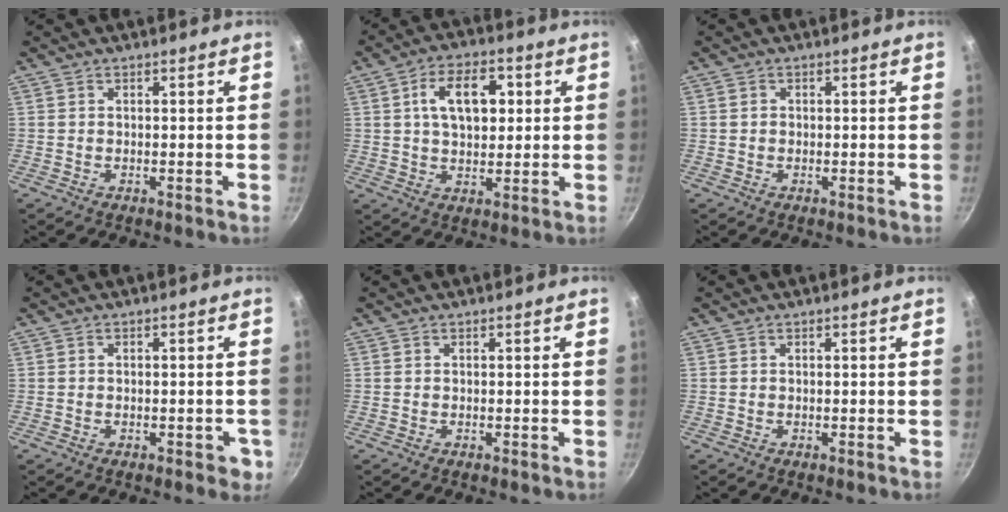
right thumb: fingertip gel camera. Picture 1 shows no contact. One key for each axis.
{"total": 11.0, "fx": 2.6, "fy": 6.4, "fz": 8.6, "tx": -0.119, "ty": 0.004, "tz": 0.037}
{"total": 1.3, "fx": 0.3, "fy": 1.1, "fz": 0.5, "tx": -0.007, "ty": 0.003, "tz": 0.004}
{"total": 3.1, "fx": -1.1, "fy": 1.7, "fz": 2.4, "tx": -0.013, "ty": 0.009, "tz": -0.013}
{"total": 0.0}
{"total": 0.0}